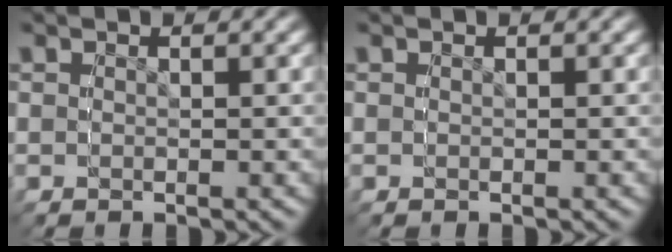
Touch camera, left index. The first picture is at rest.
{"total": 0.0}